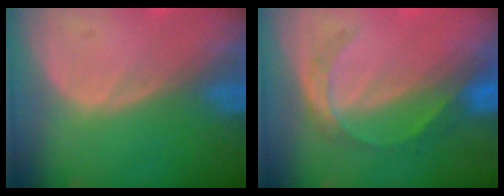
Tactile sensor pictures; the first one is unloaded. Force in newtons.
{"total": 4.6, "press": 4.6, "slide": 0.2}